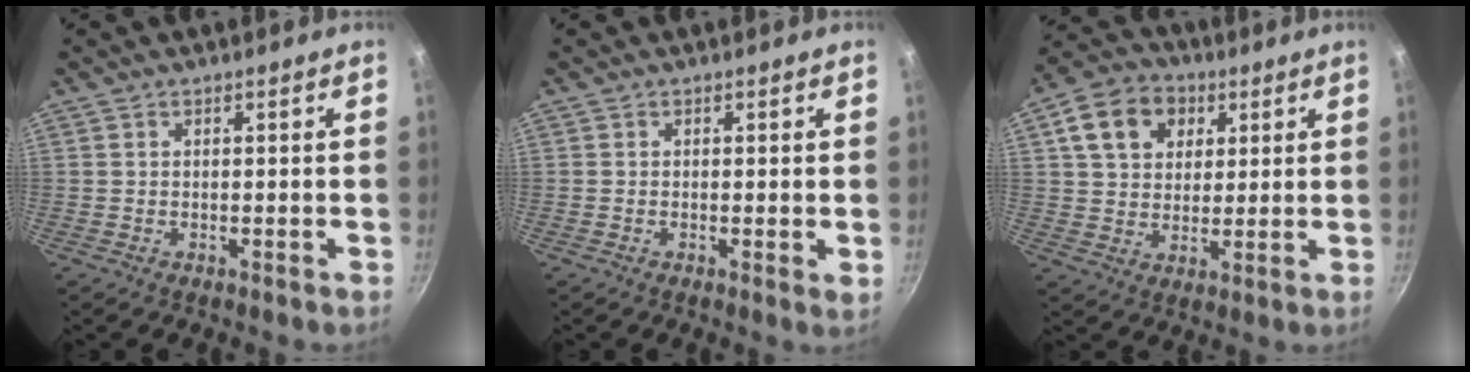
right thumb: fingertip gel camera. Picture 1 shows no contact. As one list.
[{"total": 1.3, "force": [0.1, 0.2, 1.3], "torque": [-0.019, -0.005, -0.002]}, {"total": 11.9, "force": [4.4, 9.2, 6.1], "torque": [-0.085, 0.003, 0.065]}]